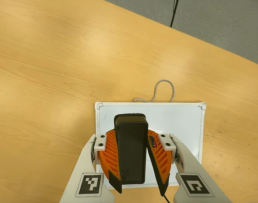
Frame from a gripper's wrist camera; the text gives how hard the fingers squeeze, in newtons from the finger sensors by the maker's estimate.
{"total": 9.2, "left": 9.3, "right": 9.1}